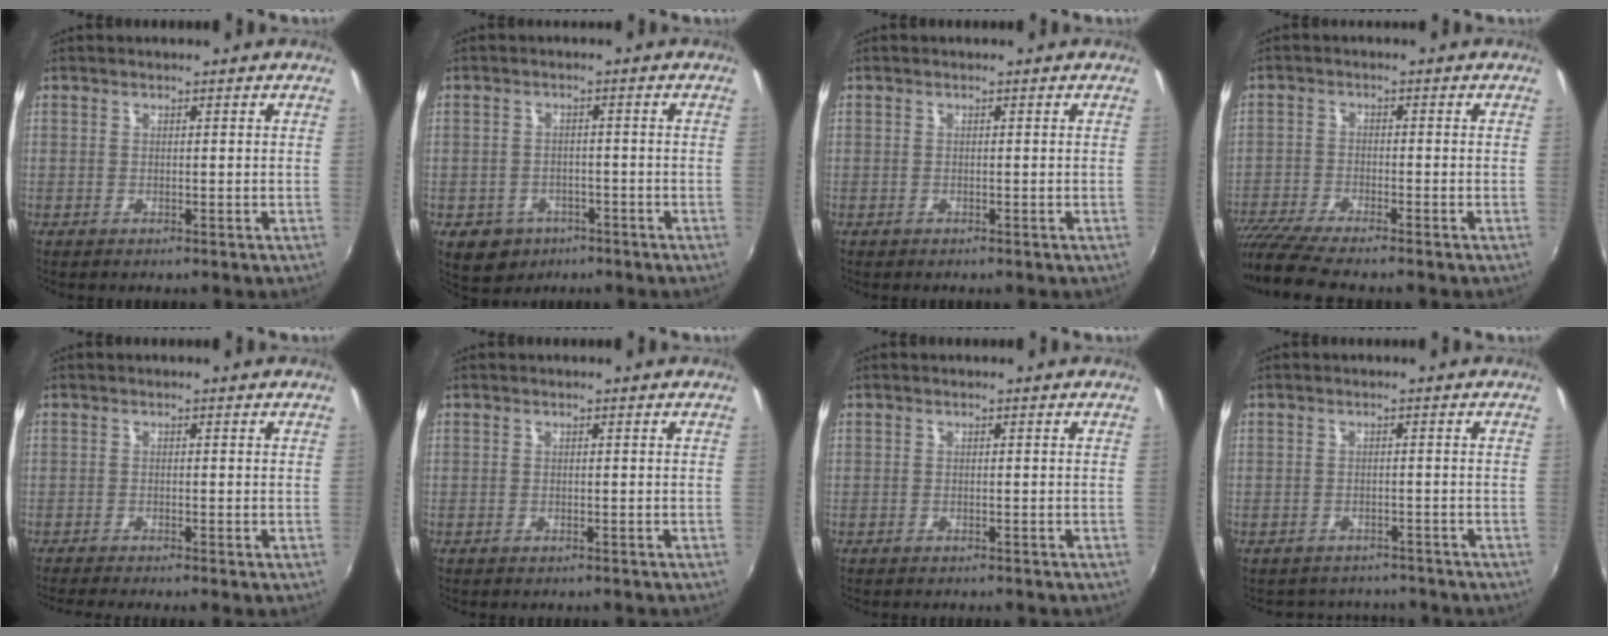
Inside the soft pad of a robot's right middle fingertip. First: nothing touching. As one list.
[{"total": 7.4, "force": [-3.8, 5.9, 2.3], "torque": [-0.063, -0.003, -0.046]}, {"total": 0.0}, {"total": 9.2, "force": [-8.1, 0.5, 4.3], "torque": [-0.107, -0.036, -0.149]}, {"total": 2.9, "force": [-2.5, -0.4, 1.3], "torque": [-0.032, -0.018, -0.051]}, {"total": 0.5, "force": [-0.4, 0.2, 0.0], "torque": [-0.001, -0.002, -0.007]}, {"total": 0.9, "force": [-0.8, 0.4, 0.1], "torque": [-0.006, -0.003, -0.012]}, {"total": 5.9, "force": [-5.3, 2.5, 0.8], "torque": [-0.023, -0.003, -0.072]}]